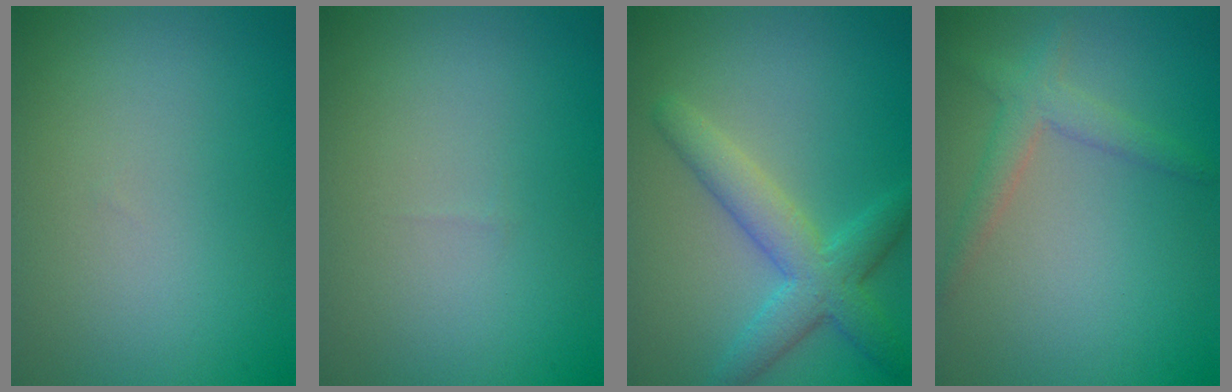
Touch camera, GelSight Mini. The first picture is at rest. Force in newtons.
{"total": 0.0}
{"total": 4.7, "press": 4.7, "slide": 0.1}
{"total": 2.4, "press": 2.4, "slide": 0.2}